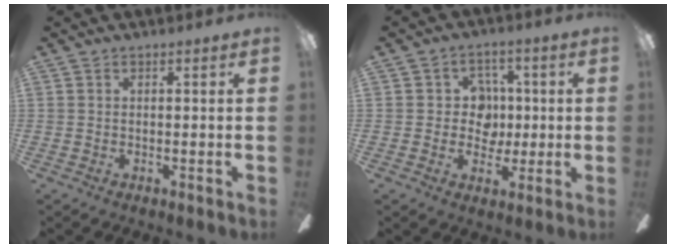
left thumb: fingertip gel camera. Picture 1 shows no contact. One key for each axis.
{"total": 7.2, "fx": 0.1, "fy": 6.7, "fz": 2.5, "tx": -0.024, "ty": 0.007, "tz": 0.000}